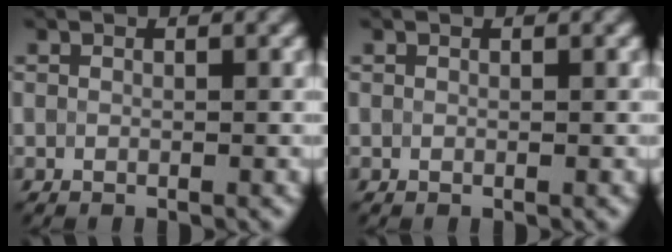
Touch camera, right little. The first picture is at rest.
{"total": 0.0}